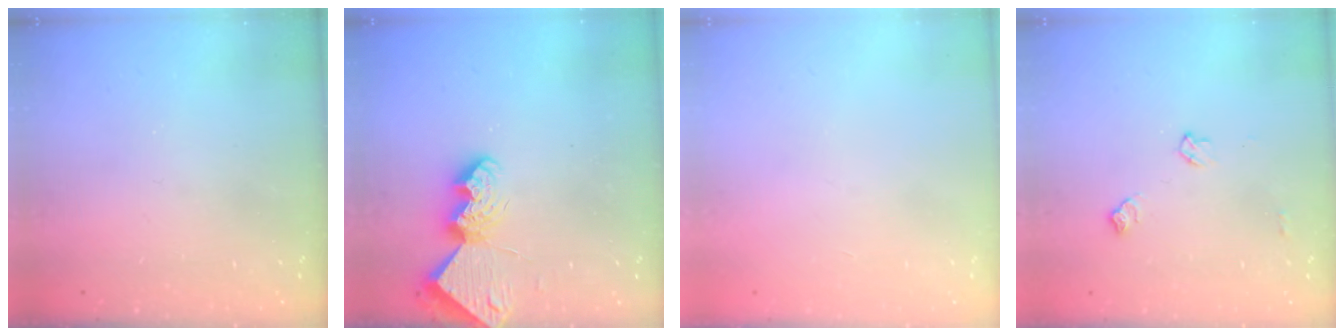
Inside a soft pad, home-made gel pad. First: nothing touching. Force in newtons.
{"total": 9.5, "press": 9.5, "slide": 0.9}
{"total": 0.0}
{"total": 6.4, "press": 6.3, "slide": 0.9}